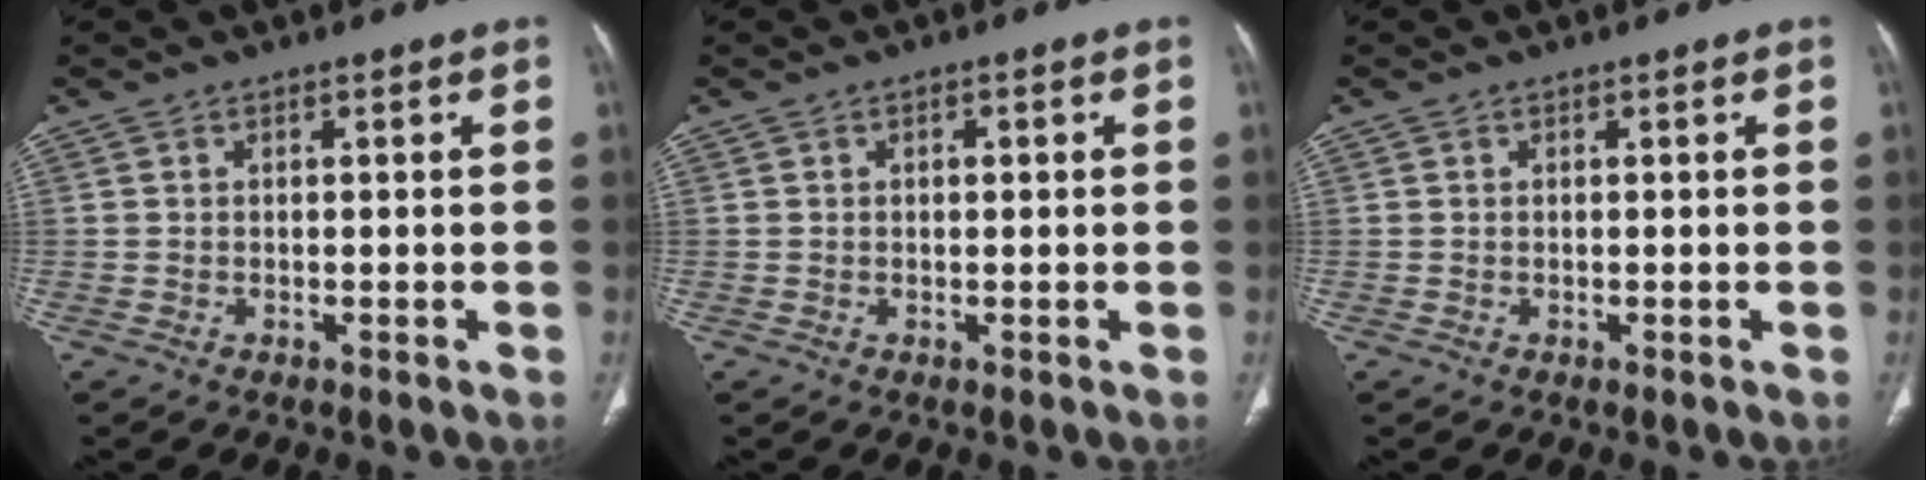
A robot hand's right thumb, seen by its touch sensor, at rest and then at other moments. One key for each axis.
{"total": 1.3, "fx": 0.3, "fy": 0.7, "fz": 1.0, "tx": -0.014, "ty": 0.003, "tz": 0.004}
{"total": 0.0}